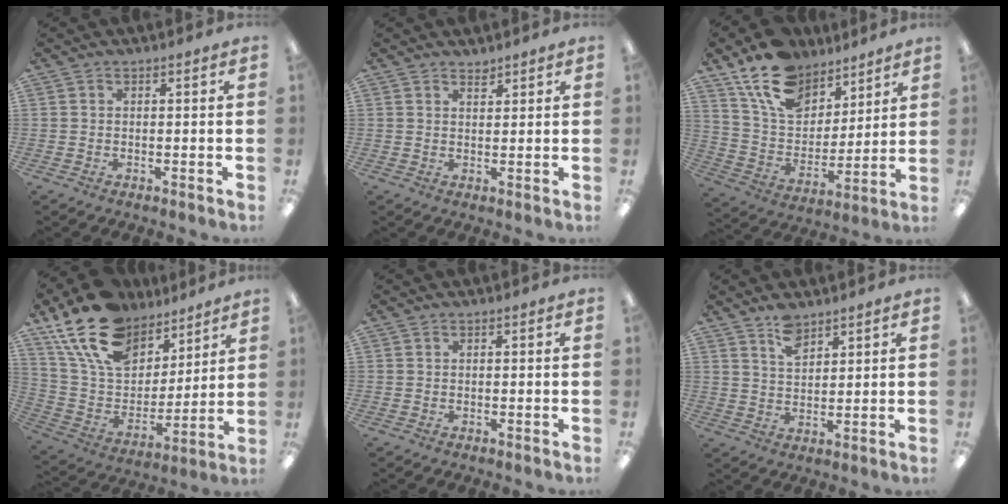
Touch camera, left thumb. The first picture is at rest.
{"total": 1.8, "force": [1.7, 0.5, 0.2], "torque": [0.002, -0.008, 0.031]}
{"total": 16.9, "force": [12.2, 9.7, 6.5], "torque": [-0.129, -0.066, 0.229]}
{"total": 20.5, "force": [13.9, 11.8, 9.4], "torque": [-0.194, -0.067, 0.259]}
{"total": 0.0}
{"total": 5.7, "force": [4.5, 2.6, 2.4], "torque": [-0.041, -0.022, 0.082]}